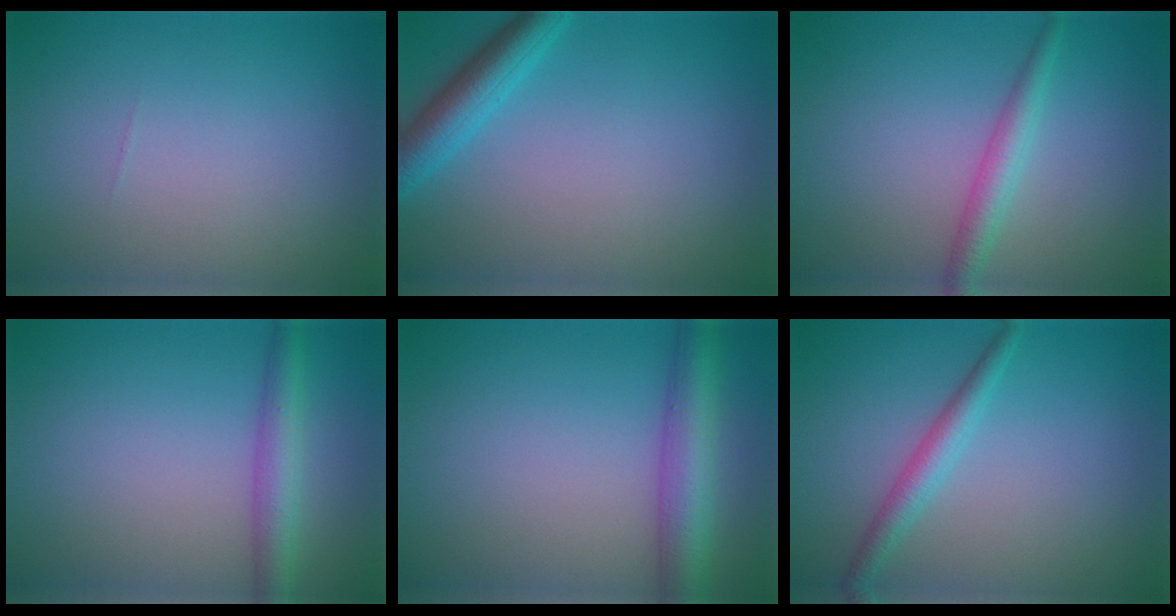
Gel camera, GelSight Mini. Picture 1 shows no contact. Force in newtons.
{"total": 3.6, "press": 3.6, "slide": 0.1}
{"total": 2.5, "press": 2.5, "slide": 0.1}
{"total": 3.4, "press": 3.4, "slide": 0.2}
{"total": 5.1, "press": 5.1, "slide": 0.2}
{"total": 2.4, "press": 2.4, "slide": 0.1}